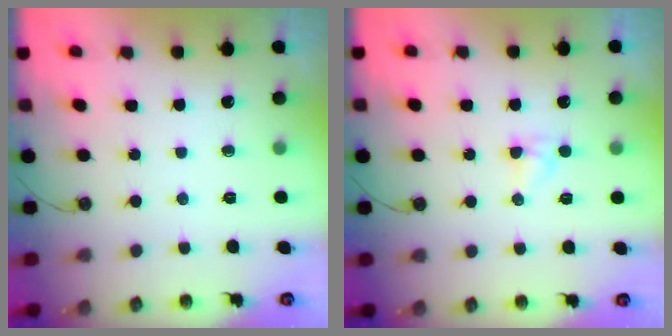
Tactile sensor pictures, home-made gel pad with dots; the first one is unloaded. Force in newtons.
{"total": 2.5, "press": 2.5, "slide": 0.3}